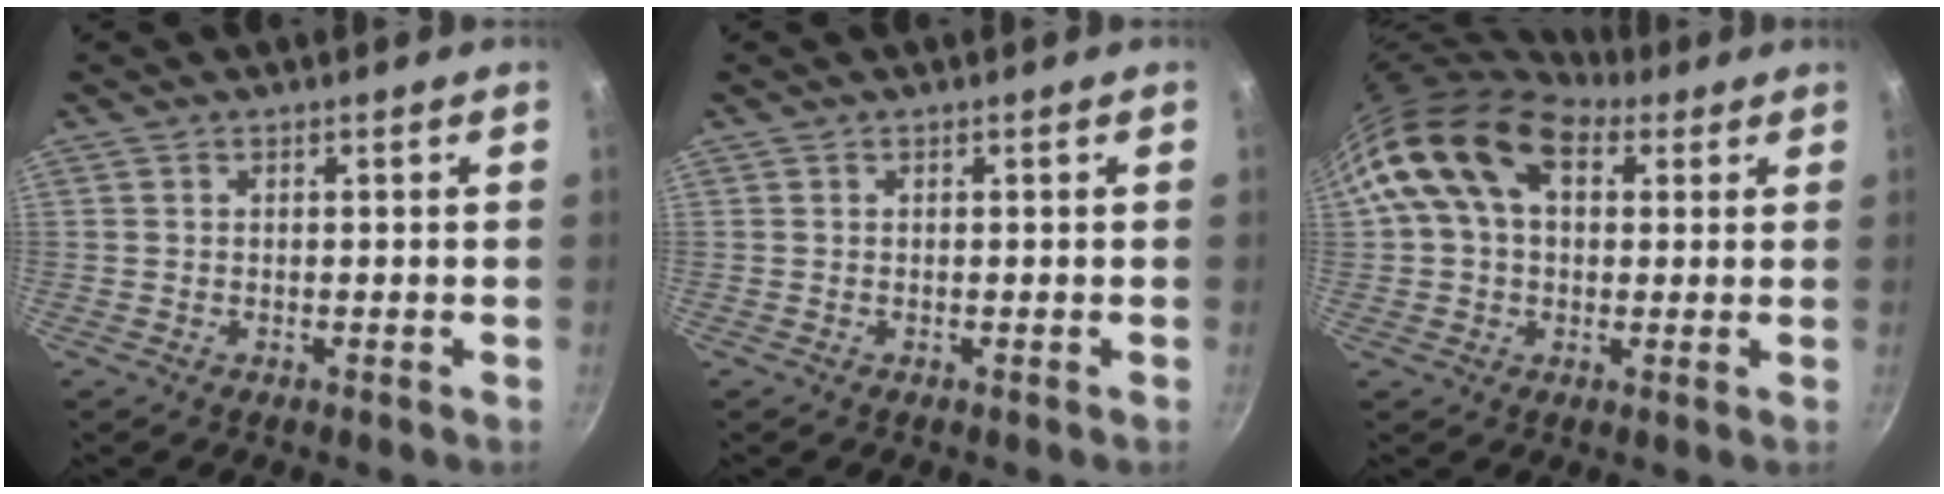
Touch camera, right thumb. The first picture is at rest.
{"total": 0.0}
{"total": 14.6, "force": [5.4, 9.5, 9.7], "torque": [-0.144, 0.012, 0.079]}